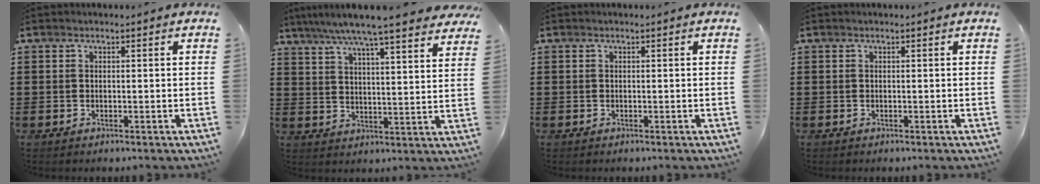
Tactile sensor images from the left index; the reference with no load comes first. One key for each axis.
{"total": 7.2, "fx": 6.2, "fy": -0.4, "fz": 3.7, "tx": -0.094, "ty": -0.032, "tz": 0.104}
{"total": 0.0}
{"total": 0.0}